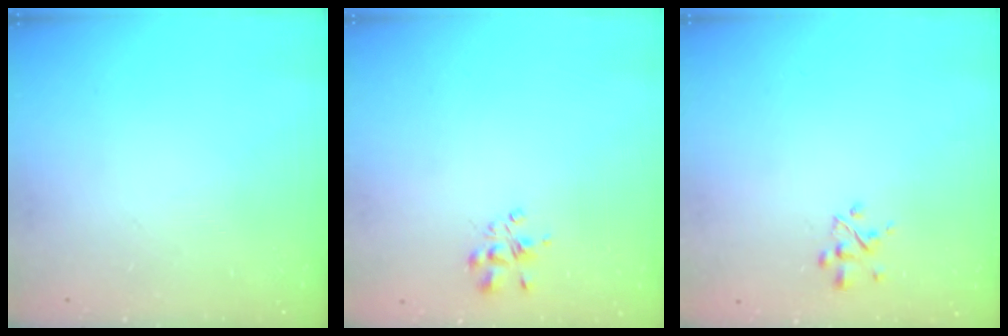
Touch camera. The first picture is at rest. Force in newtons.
{"total": 3.0, "press": 3.0, "slide": 0.5}
{"total": 2.3, "press": 2.3, "slide": 0.3}